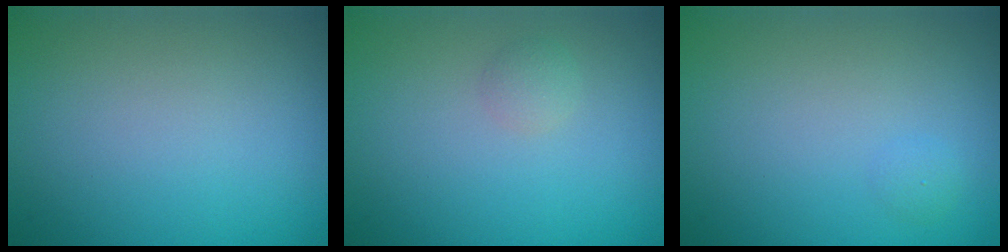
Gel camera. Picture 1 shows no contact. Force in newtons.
{"total": 1.0, "press": 1.0, "slide": 0.1}
{"total": 0.6, "press": 0.6, "slide": 0.0}